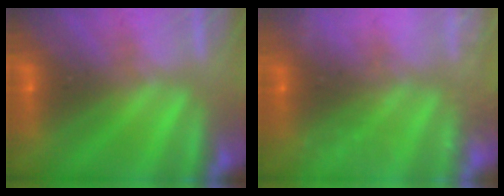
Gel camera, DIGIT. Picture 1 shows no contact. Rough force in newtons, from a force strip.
{"total": 8.2}